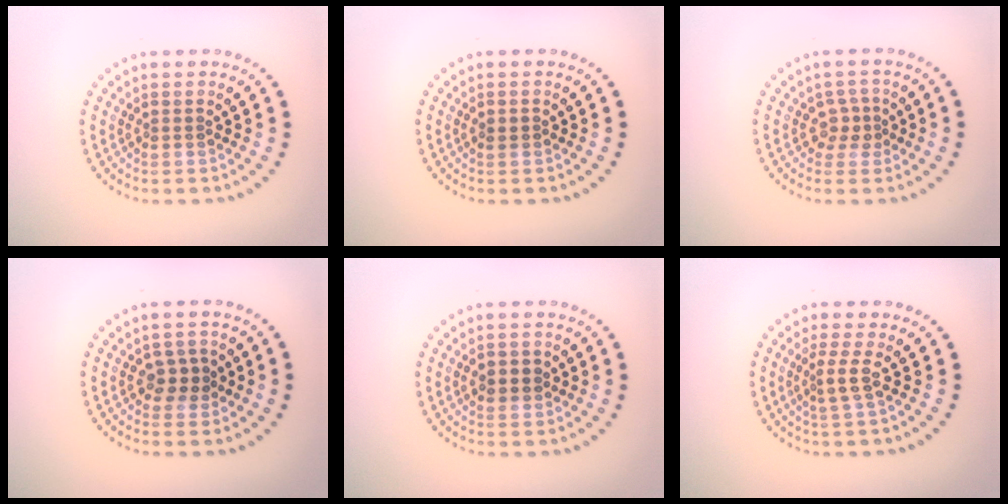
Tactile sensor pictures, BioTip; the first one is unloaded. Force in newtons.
{"total": 0.9, "press": 0.9, "slide": 0.3}
{"total": 1.8, "press": 1.5, "slide": 1.0}
{"total": 2.1, "press": 2.0, "slide": 0.7}
{"total": 1.8, "press": 1.8, "slide": 0.3}
{"total": 2.0, "press": 1.4, "slide": 1.4}